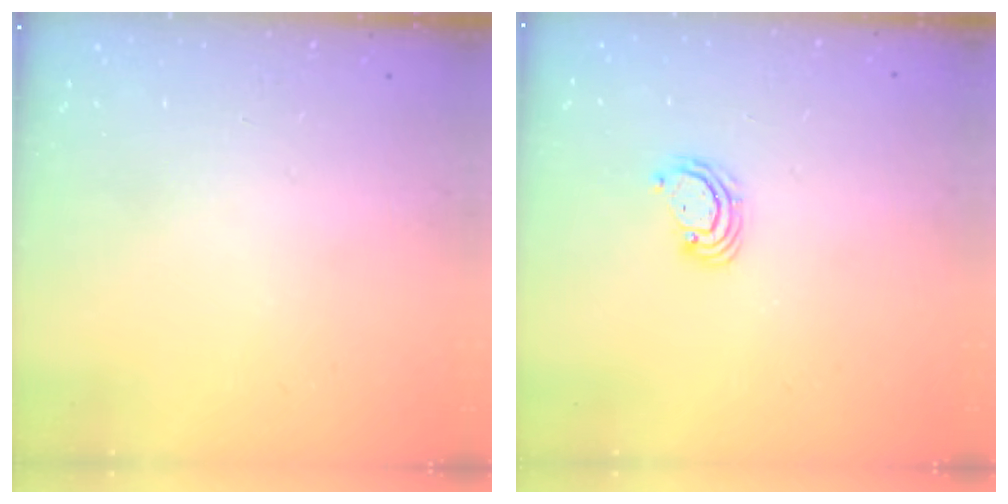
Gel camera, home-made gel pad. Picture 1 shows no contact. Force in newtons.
{"total": 2.9, "press": 2.9, "slide": 0.3}